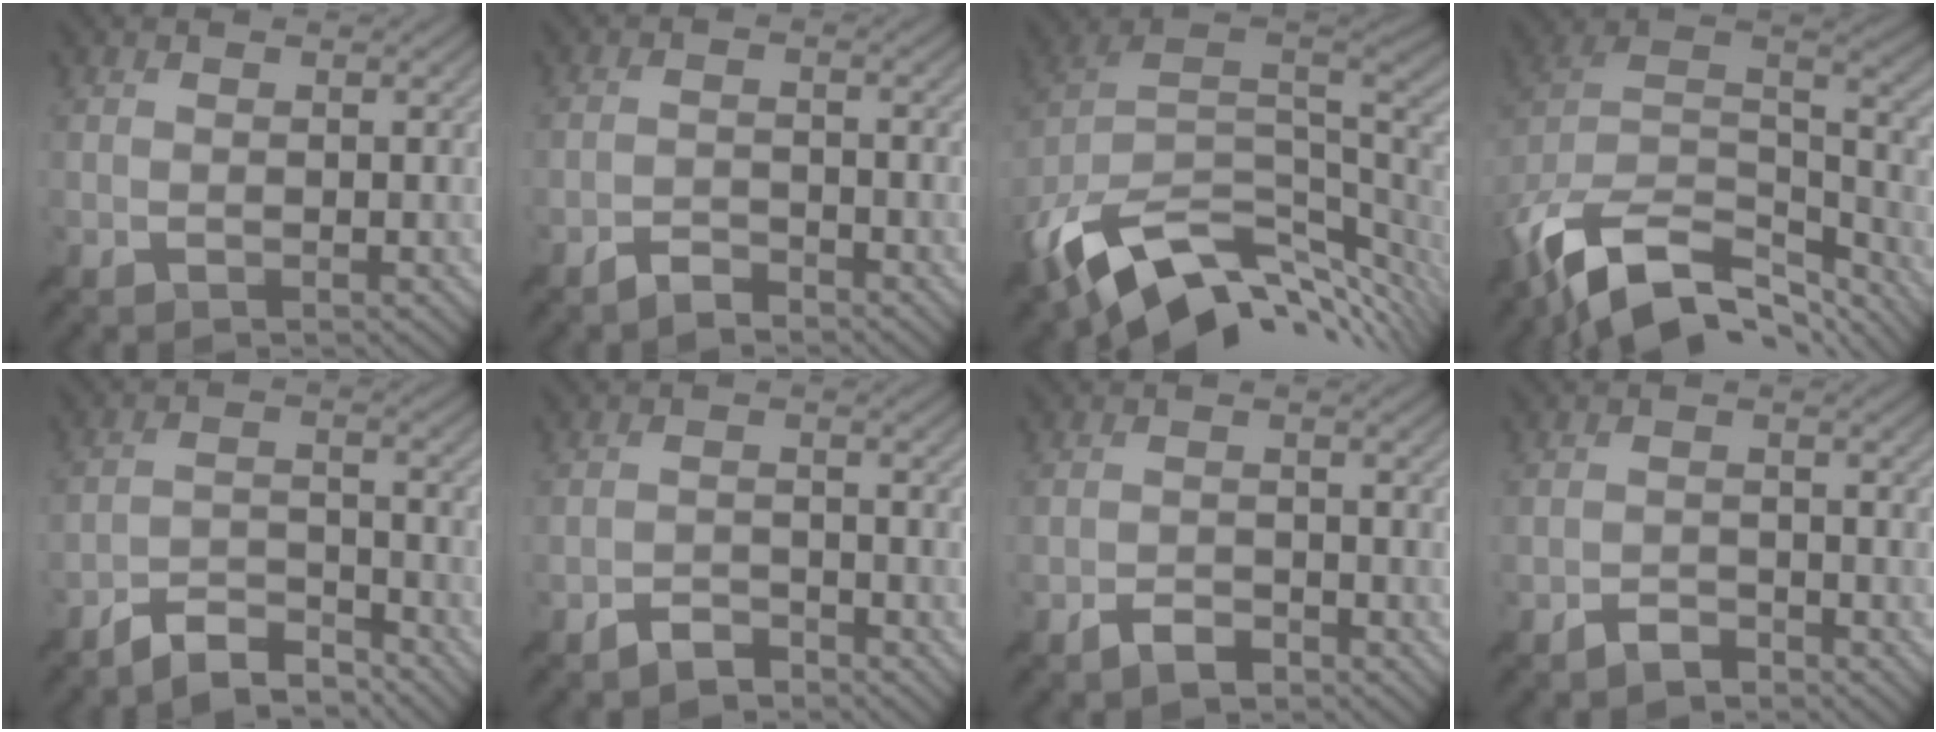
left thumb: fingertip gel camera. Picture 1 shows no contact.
{"total": 2.4, "force": [-2.2, 0.6, 0.7], "torque": [-0.009, 0.002, -0.048]}
{"total": 15.4, "force": [-5.8, 8.9, 11.2], "torque": [-0.240, -0.024, -0.092]}
{"total": 15.2, "force": [-9.5, 7.9, 8.8], "torque": [-0.208, -0.035, -0.144]}
{"total": 6.2, "force": [-5.7, 1.3, 2.0], "torque": [-0.036, -0.004, -0.109]}
{"total": 2.7, "force": [-2.4, 0.9, 0.7], "torque": [-0.007, 0.002, -0.051]}
{"total": 2.6, "force": [-2.1, 1.0, 1.0], "torque": [-0.013, 0.001, -0.044]}
{"total": 2.3, "force": [-2.1, 0.8, 0.7], "torque": [-0.006, 0.002, -0.043]}